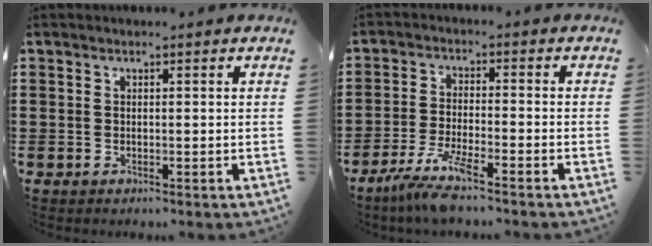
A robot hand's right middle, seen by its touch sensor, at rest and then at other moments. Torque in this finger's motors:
{"motor_torque": [2.14, 0.00, 0.32, 0.13]}